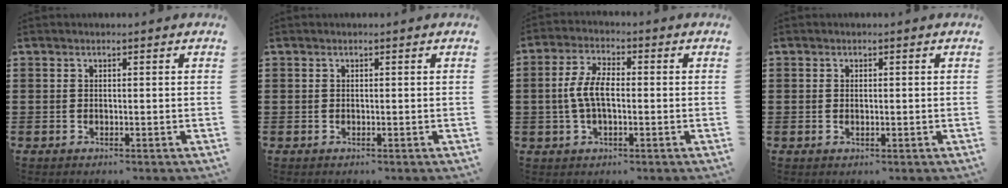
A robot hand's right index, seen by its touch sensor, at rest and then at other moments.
{"total": 0.0}
{"total": 5.6, "force": [-0.4, 2.1, 5.2], "torque": [-0.117, -0.003, -0.013]}
{"total": 0.5, "force": [0.0, 0.1, 0.5], "torque": [-0.012, -0.002, 0.000]}